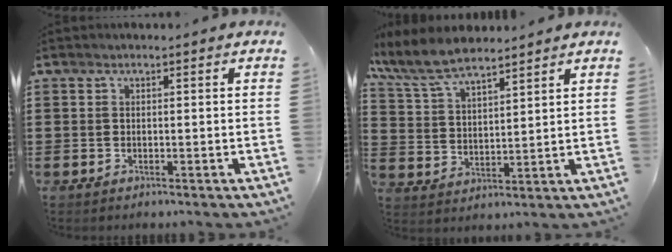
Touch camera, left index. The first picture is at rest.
{"total": 7.5, "force": [6.7, 1.5, 3.0], "torque": [-0.085, -0.021, 0.121]}